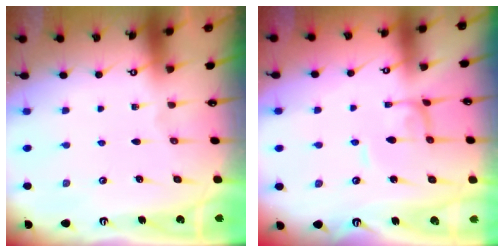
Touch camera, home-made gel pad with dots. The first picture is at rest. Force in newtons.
{"total": 1.7, "press": 1.7, "slide": 0.1}